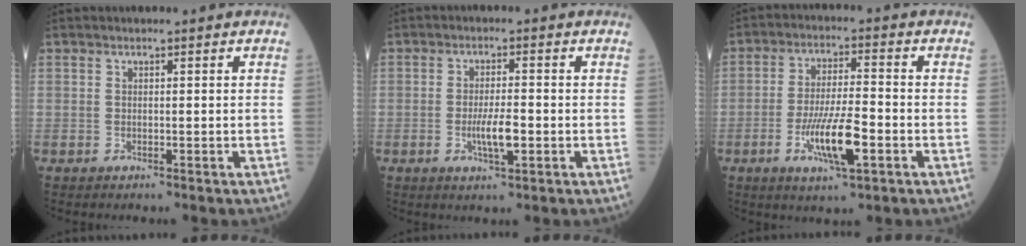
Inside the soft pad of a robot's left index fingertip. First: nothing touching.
{"total": 4.3, "force": [-1.3, 0.8, 4.0], "torque": [-0.080, -0.007, -0.023]}
{"total": 9.0, "force": [-3.5, 1.5, 8.2], "torque": [-0.159, -0.012, -0.063]}